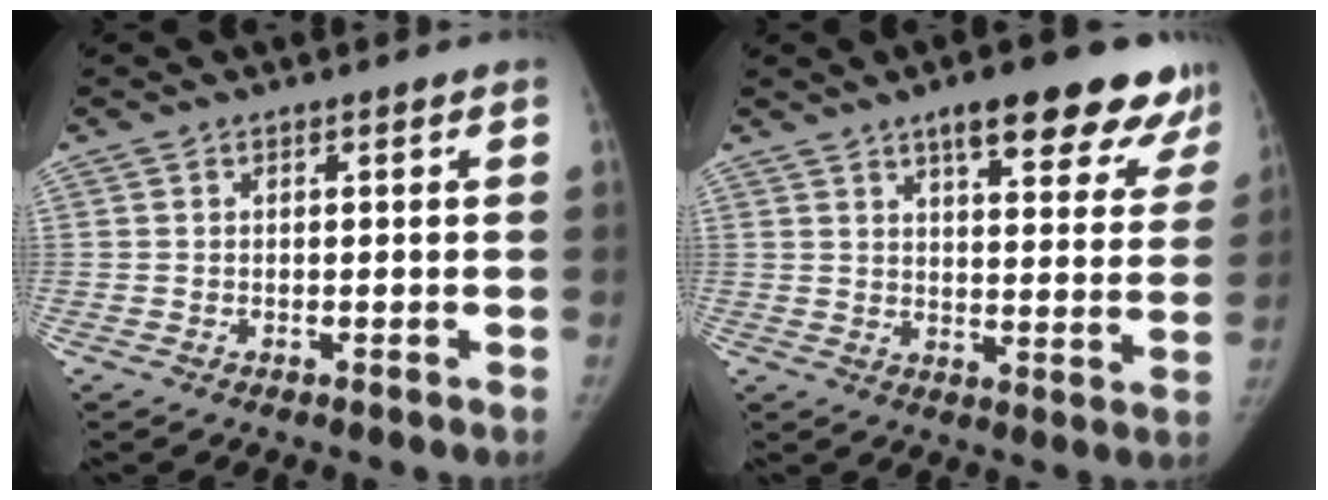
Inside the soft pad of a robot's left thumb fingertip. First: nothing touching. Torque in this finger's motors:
{"motor_torque": [0.43, -0.56, 1.24, -0.17, 0.09]}